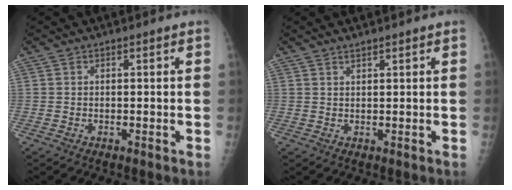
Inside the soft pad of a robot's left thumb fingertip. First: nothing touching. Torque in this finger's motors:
{"motor_torque": [-0.04, -0.01, -0.25, -0.26, -0.02]}